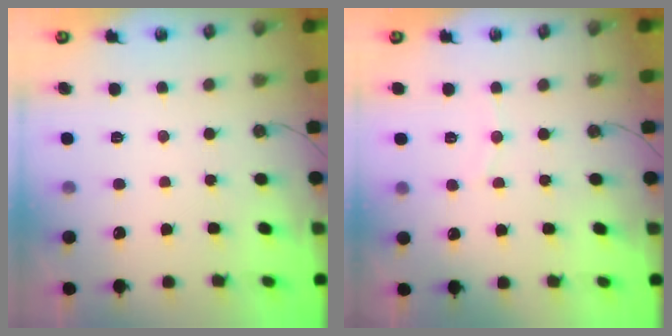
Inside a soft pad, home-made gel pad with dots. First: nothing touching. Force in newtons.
{"total": 3.8, "press": 3.6, "slide": 1.0}